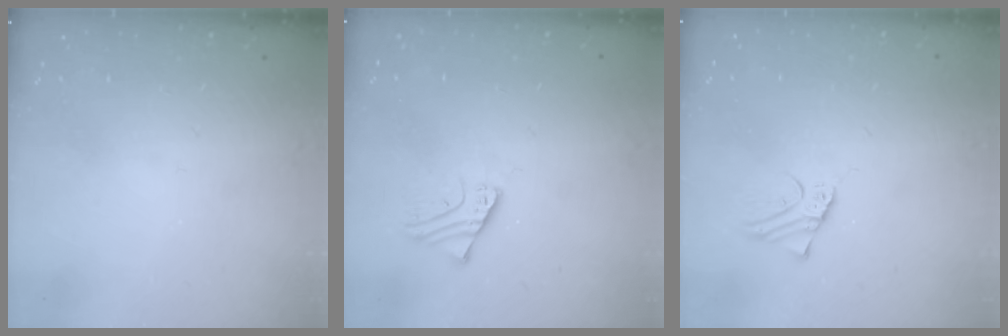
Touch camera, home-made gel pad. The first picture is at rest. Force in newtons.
{"total": 2.6, "press": 2.6, "slide": 0.2}
{"total": 2.6, "press": 2.6, "slide": 0.1}